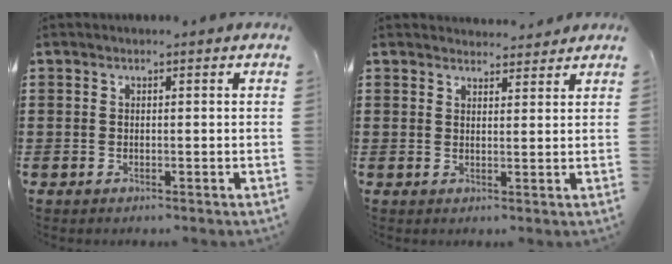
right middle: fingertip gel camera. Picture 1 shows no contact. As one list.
[{"total": 2.5, "force": [2.5, 0.2, -0.2], "torque": [0.004, -0.006, 0.047]}]